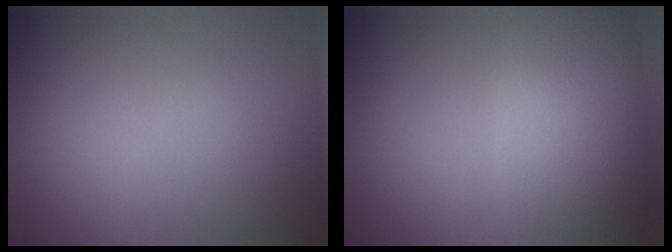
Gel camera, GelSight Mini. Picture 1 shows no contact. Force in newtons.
{"total": 8.3, "press": 8.2, "slide": 0.4}